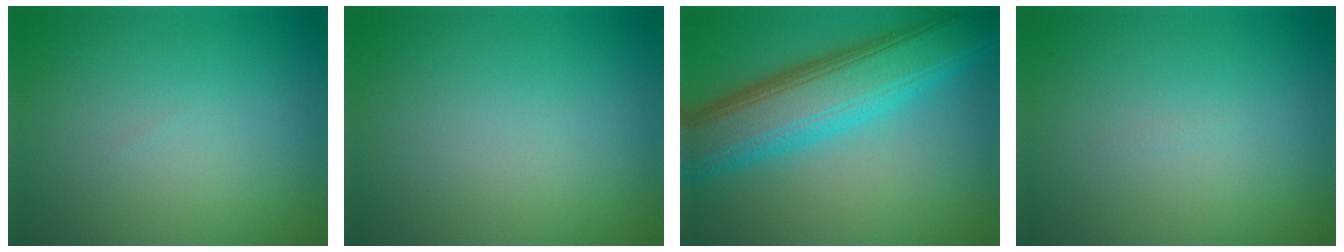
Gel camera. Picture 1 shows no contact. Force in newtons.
{"total": 0.0}
{"total": 9.2, "press": 9.2, "slide": 0.2}
{"total": 0.0}